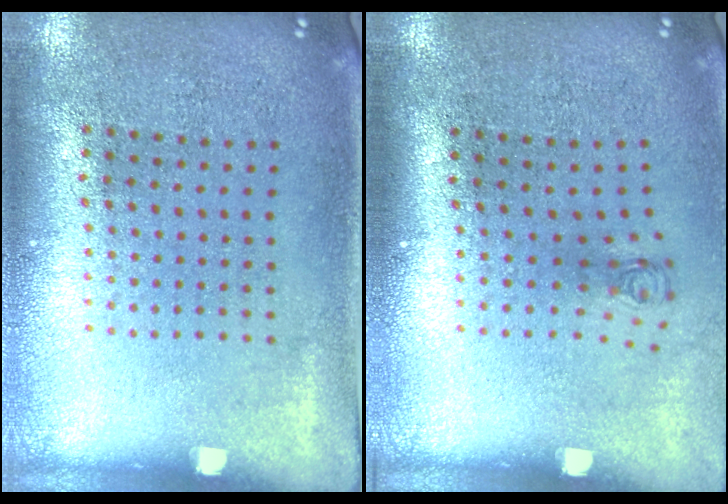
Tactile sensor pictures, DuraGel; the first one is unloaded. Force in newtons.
{"total": 0.8, "press": 0.4, "slide": 0.7}